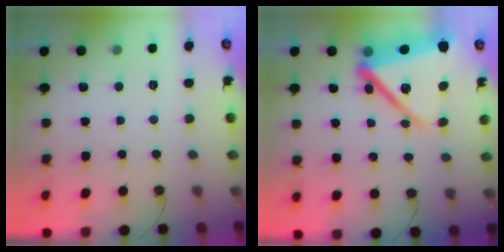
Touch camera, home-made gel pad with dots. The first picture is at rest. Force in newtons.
{"total": 20.9, "press": 20.5, "slide": 4.0}